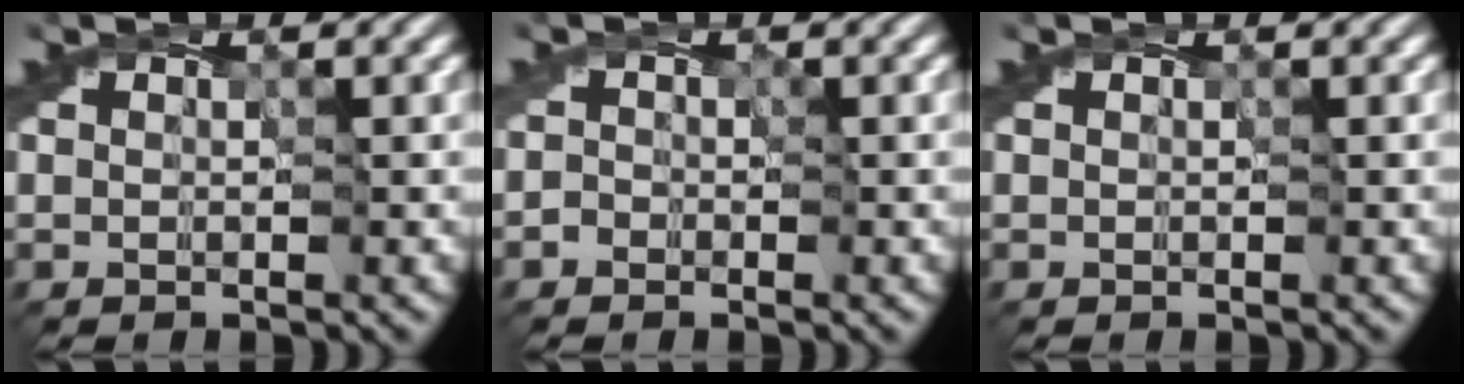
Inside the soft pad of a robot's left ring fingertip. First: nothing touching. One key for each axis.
{"total": 0.8, "fx": -0.7, "fy": 0.4, "fz": -0.2, "tx": 0.004, "ty": 0.006, "tz": -0.018}
{"total": 0.0}